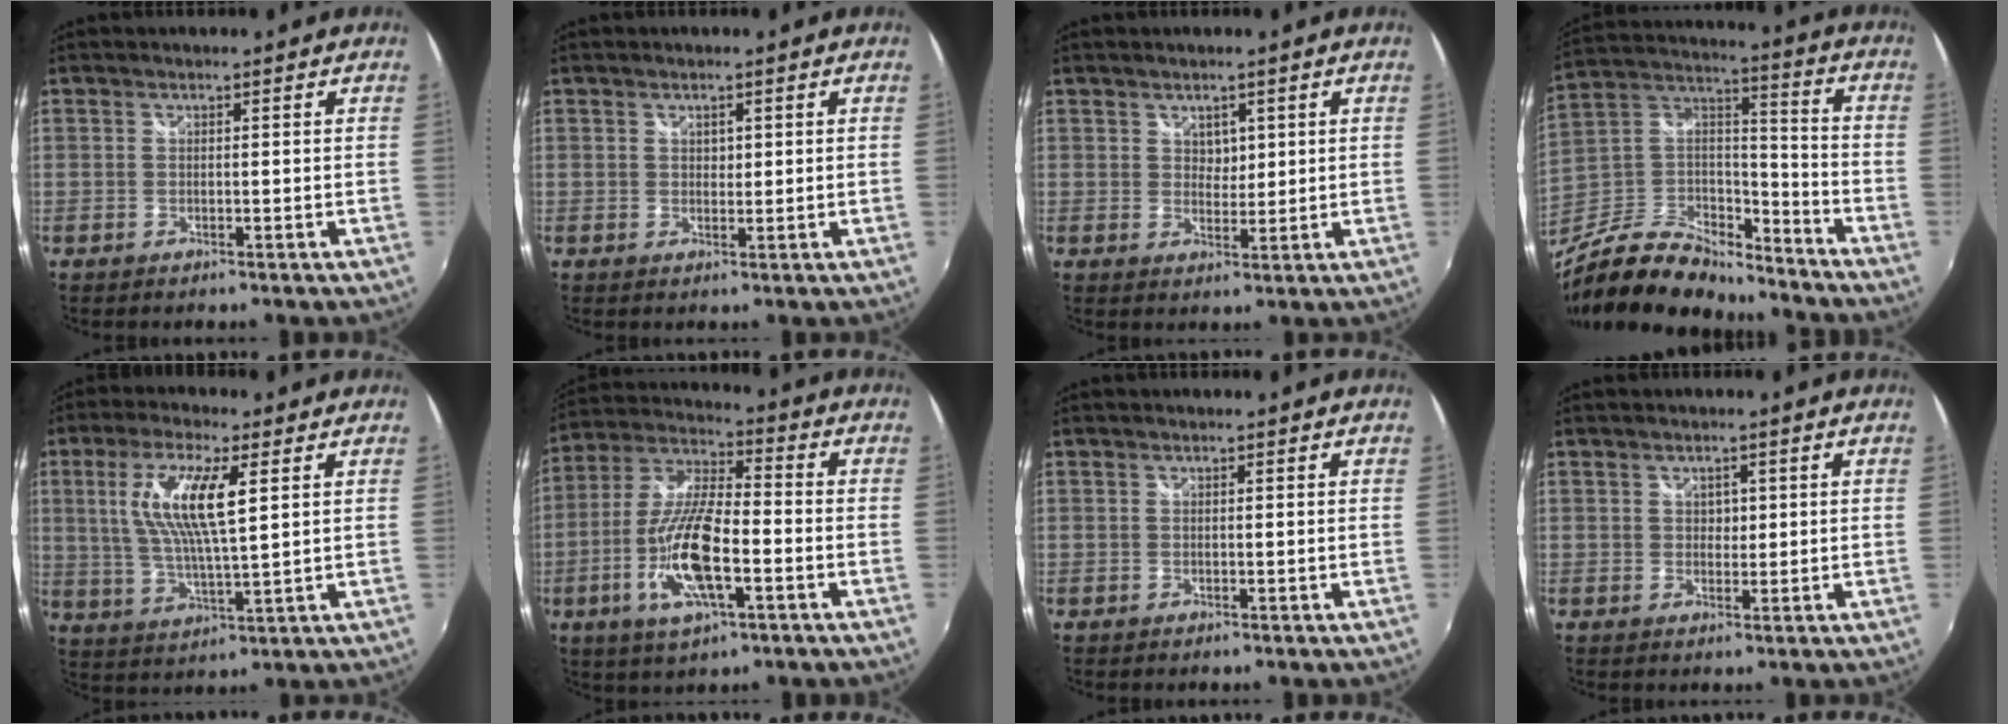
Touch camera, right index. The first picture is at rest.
{"total": 1.3, "force": [0.5, 1.1, 0.5], "torque": [-0.004, 0.002, 0.008]}
{"total": 2.6, "force": [1.2, 2.0, 1.1], "torque": [-0.011, 0.001, 0.022]}
{"total": 22.5, "force": [-17.6, 9.0, 10.8], "torque": [-0.234, 0.013, -0.302]}
{"total": 11.8, "force": [3.4, 2.4, 11.0], "torque": [-0.216, 0.001, 0.069]}
{"total": 15.0, "force": [-4.9, 4.7, 13.4], "torque": [-0.282, -0.009, -0.094]}
{"total": 0.0}
{"total": 1.8, "force": [0.4, 1.5, 0.7], "torque": [-0.006, 0.003, 0.006]}